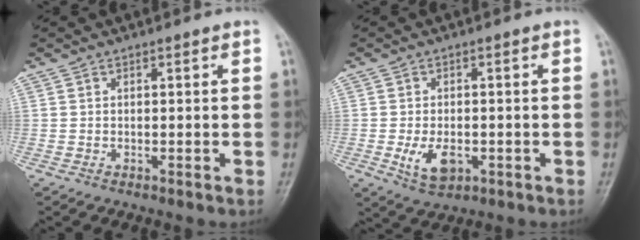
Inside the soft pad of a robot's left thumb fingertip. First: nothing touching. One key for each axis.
{"total": 5.8, "fx": -1.6, "fy": 3.5, "fz": 4.3, "tx": -0.075, "ty": -0.003, "tz": -0.022}